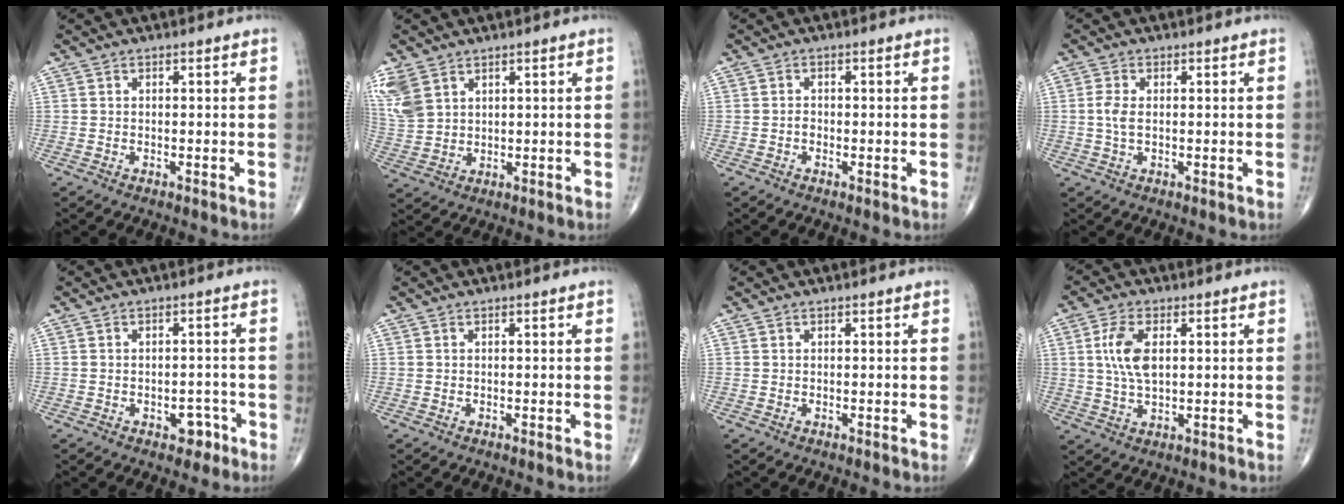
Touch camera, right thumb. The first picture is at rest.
{"total": 8.5, "force": [4.7, 5.4, 4.6], "torque": [-0.112, -0.005, 0.110]}
{"total": 1.0, "force": [-0.3, 0.8, 0.6], "torque": [-0.006, 0.002, -0.009]}
{"total": 3.9, "force": [0.1, 2.0, 3.3], "torque": [-0.084, 0.002, -0.001]}
{"total": 3.5, "force": [-1.8, 2.3, 2.0], "torque": [-0.008, 0.015, -0.021]}
{"total": 0.0}
{"total": 0.0}
{"total": 7.3, "force": [1.5, 3.7, 6.2], "torque": [-0.128, -0.004, 0.029]}